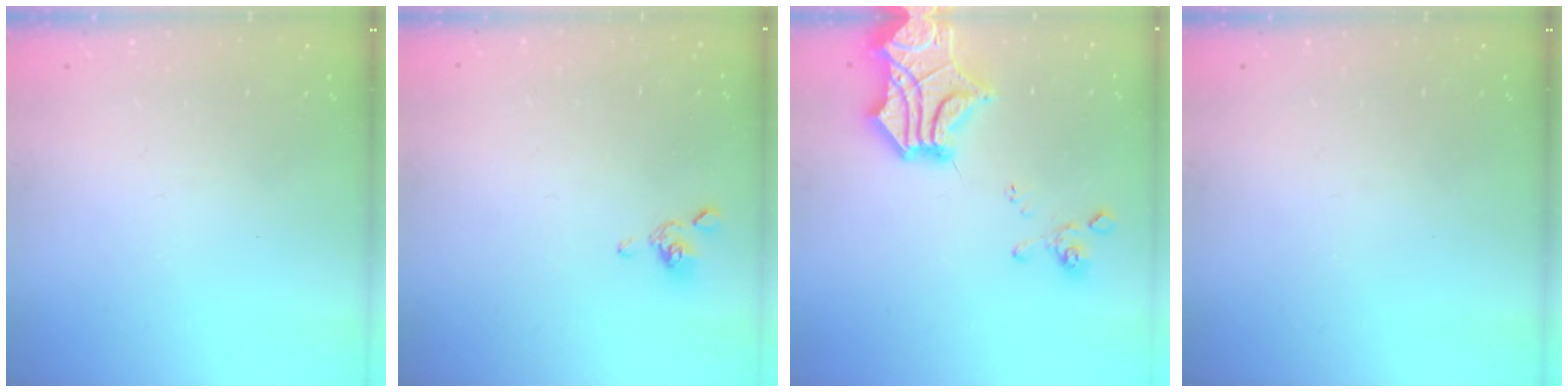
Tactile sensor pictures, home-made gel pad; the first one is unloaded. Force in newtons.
{"total": 2.4, "press": 2.3, "slide": 0.8}
{"total": 12.9, "press": 12.6, "slide": 2.9}
{"total": 0.0}